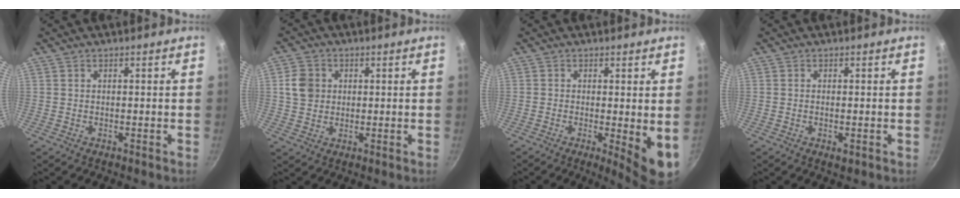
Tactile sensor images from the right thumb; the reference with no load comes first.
{"total": 5.6, "force": [1.0, 4.9, 2.5], "torque": [-0.025, 0.004, 0.014]}
{"total": 6.6, "force": [-0.9, 1.5, 6.4], "torque": [-0.079, -0.011, -0.010]}
{"total": 1.5, "force": [-0.5, 0.6, 1.3], "torque": [-0.025, -0.003, -0.009]}